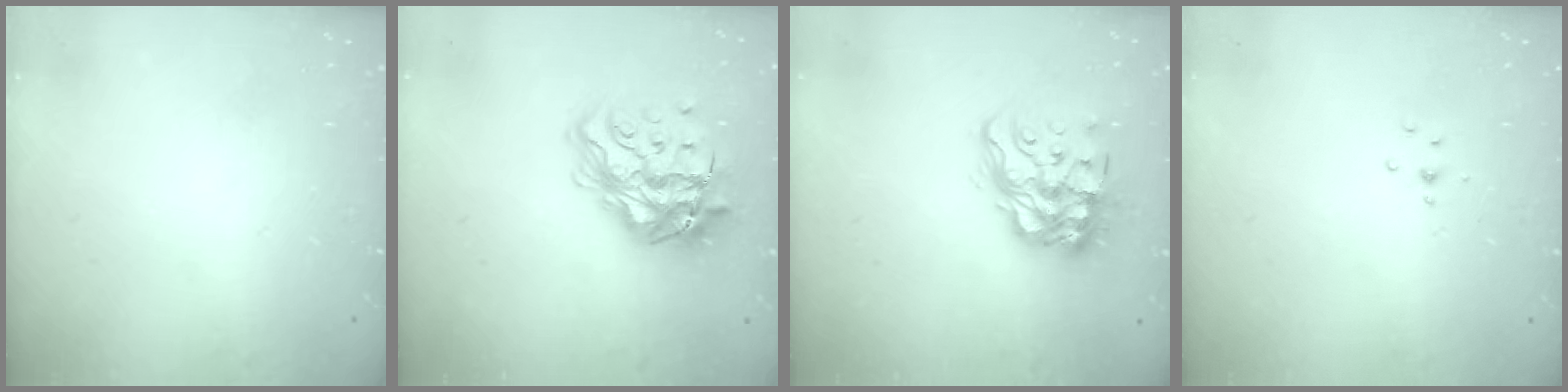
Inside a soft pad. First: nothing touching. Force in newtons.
{"total": 18.6, "press": 18.6, "slide": 1.7}
{"total": 14.8, "press": 14.8, "slide": 1.3}
{"total": 3.7, "press": 3.5, "slide": 1.3}